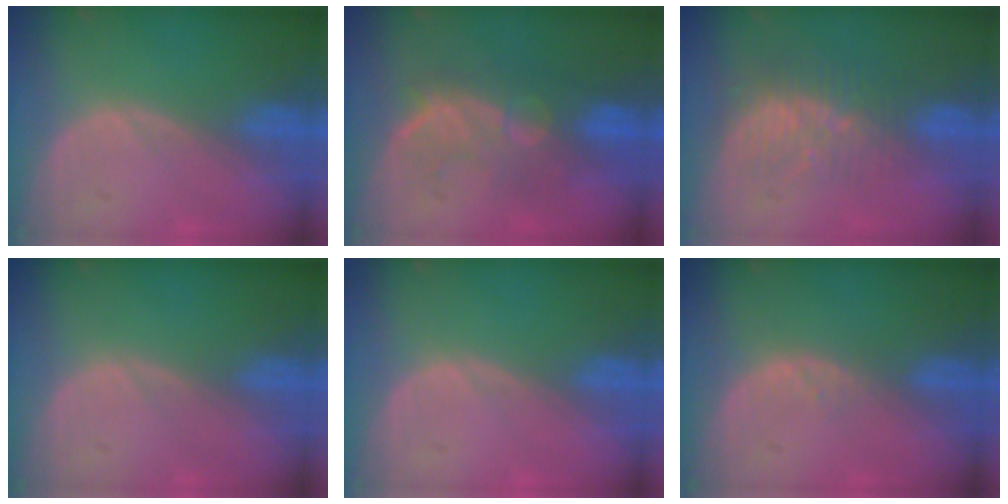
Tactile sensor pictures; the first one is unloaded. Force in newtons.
{"total": 9.4, "press": 8.7, "slide": 3.4}
{"total": 8.6, "press": 7.4, "slide": 4.3}
{"total": 0.0}
{"total": 0.0}
{"total": 1.0, "press": 1.0, "slide": 0.2}